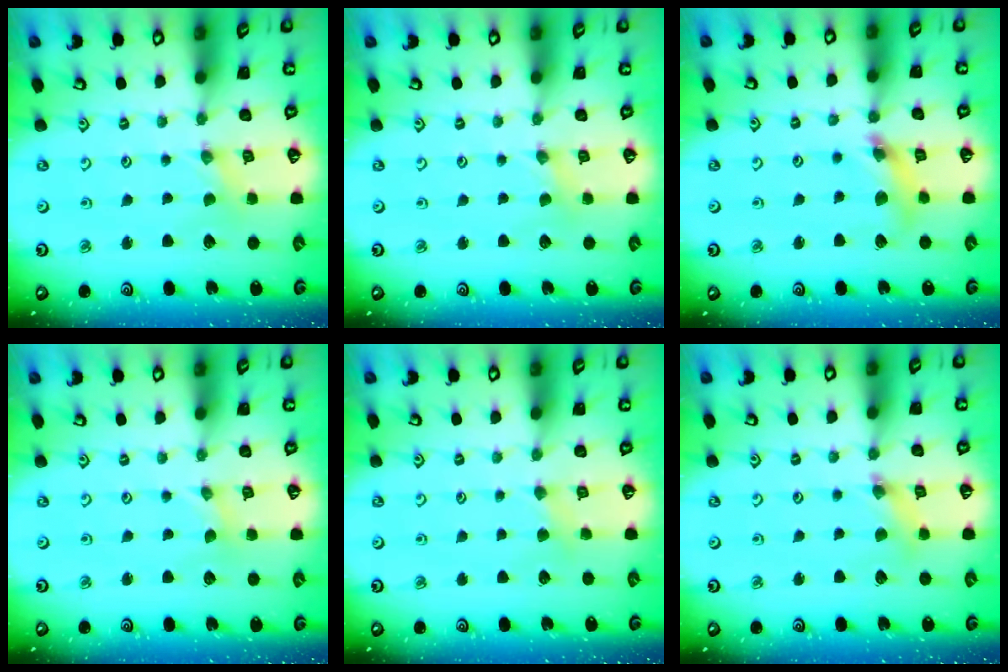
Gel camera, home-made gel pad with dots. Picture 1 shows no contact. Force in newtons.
{"total": 1.5, "press": 1.5, "slide": 0.2}
{"total": 10.9, "press": 10.8, "slide": 1.4}
{"total": 0.0}
{"total": 3.1, "press": 3.0, "slide": 0.5}
{"total": 3.6, "press": 3.5, "slide": 0.4}